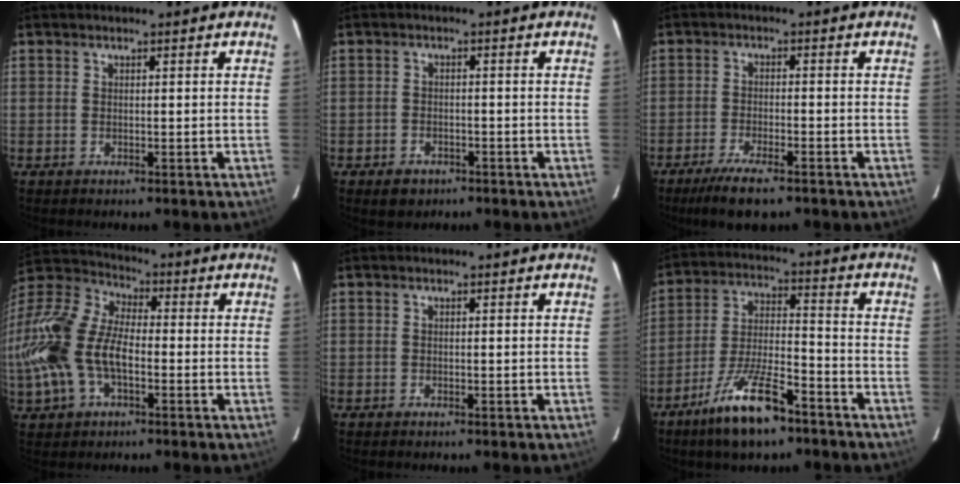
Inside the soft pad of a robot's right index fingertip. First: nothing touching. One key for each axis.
{"total": 3.8, "fx": -2.5, "fy": 2.6, "fz": 1.1, "tx": -0.031, "ty": 0.000, "tz": -0.035}
{"total": 8.1, "fx": -6.1, "fy": 1.9, "fz": 5.1, "tx": -0.120, "ty": -0.021, "tz": -0.108}
{"total": 20.4, "fx": -4.7, "fy": 11.6, "fz": 16.1, "tx": -0.361, "ty": 0.002, "tz": -0.094}
{"total": 0.0}
{"total": 13.3, "fx": -9.2, "fy": 3.8, "fz": 8.9, "tx": -0.182, "ty": -0.010, "tz": -0.164}